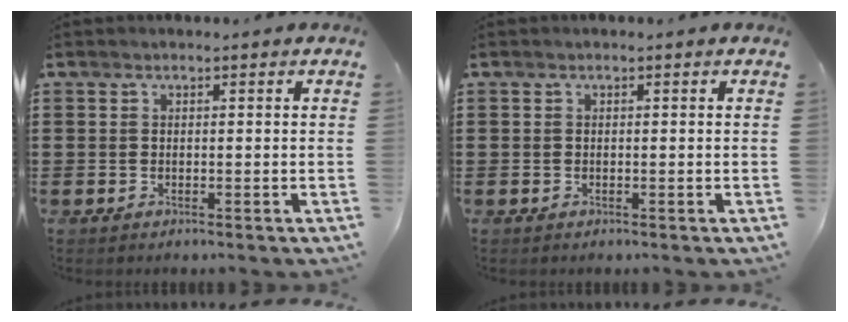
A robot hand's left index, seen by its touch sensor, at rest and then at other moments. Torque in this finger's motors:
{"motor_torque": [0.00, -0.03, 0.03, 0.01]}